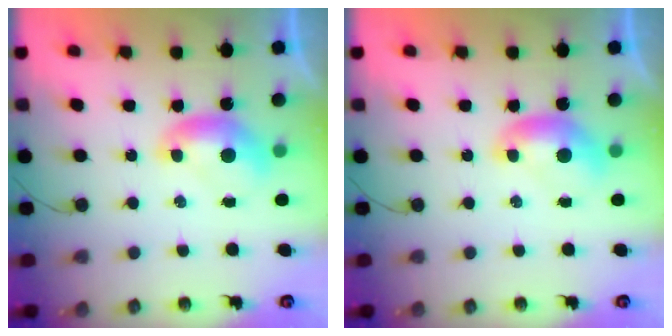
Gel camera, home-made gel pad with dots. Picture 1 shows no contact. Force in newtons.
{"total": 0.0}